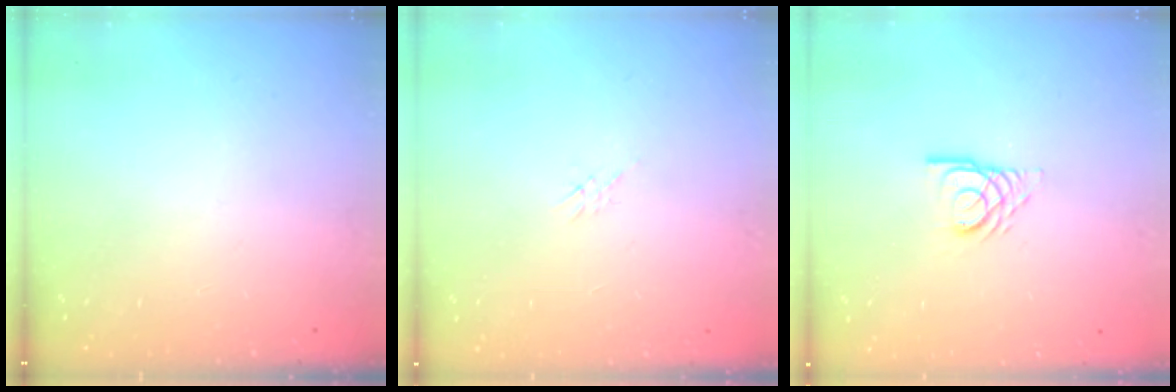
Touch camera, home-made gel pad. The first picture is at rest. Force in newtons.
{"total": 3.7, "press": 3.6, "slide": 0.7}
{"total": 5.7, "press": 5.7, "slide": 0.6}